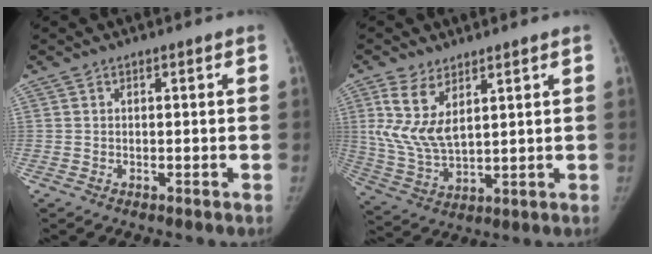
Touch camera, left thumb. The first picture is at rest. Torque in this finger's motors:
{"motor_torque": [1.41, 1.51, 1.29, -0.60, 0.58]}